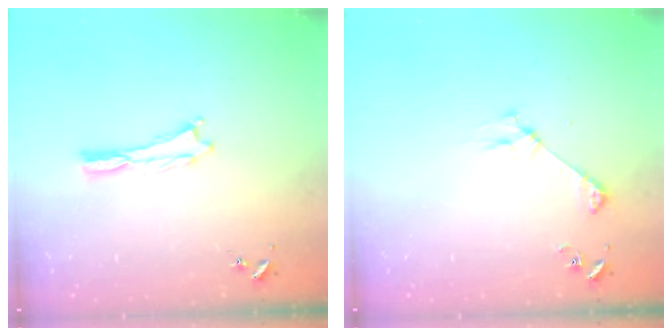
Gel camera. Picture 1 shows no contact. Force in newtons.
{"total": 3.8, "press": 3.8, "slide": 0.3}